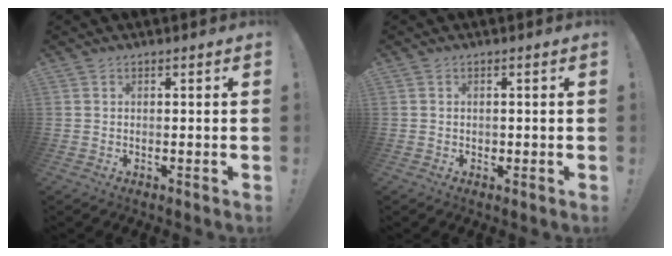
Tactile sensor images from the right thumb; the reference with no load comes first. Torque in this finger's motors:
{"motor_torque": [-0.14, -0.06, -0.10, 0.05, -0.04]}